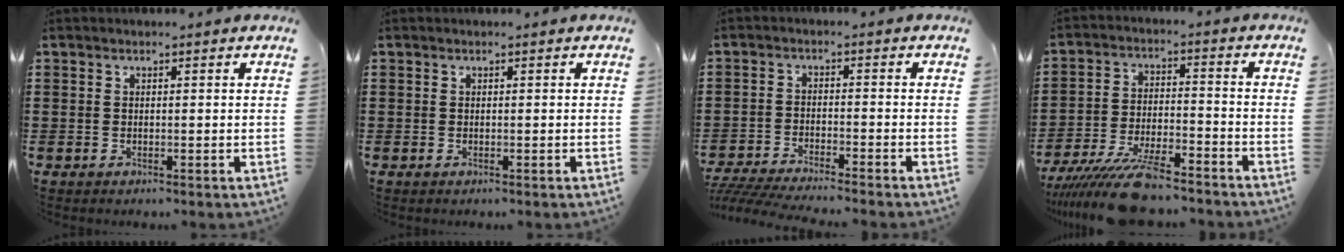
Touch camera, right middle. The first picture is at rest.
{"total": 0.0}
{"total": 4.2, "force": [-4.1, -0.2, 1.0], "torque": [-0.031, -0.012, -0.086]}
{"total": 10.6, "force": [-8.9, 2.1, 5.4], "torque": [-0.107, 0.014, -0.172]}